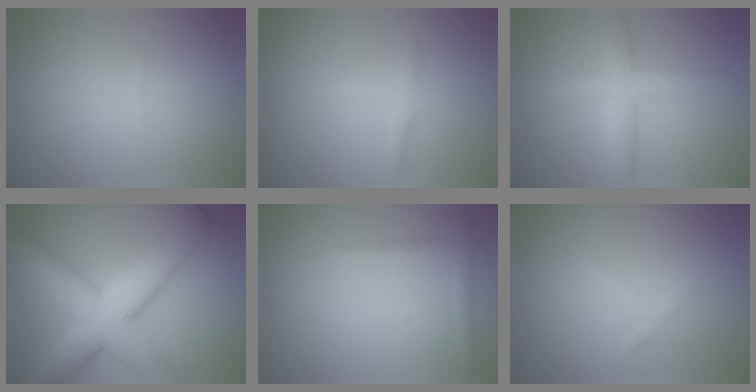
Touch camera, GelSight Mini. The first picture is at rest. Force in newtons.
{"total": 1.4, "press": 1.4, "slide": 0.1}
{"total": 3.4, "press": 3.4, "slide": 0.1}
{"total": 10.2, "press": 10.2, "slide": 0.5}
{"total": 1.3, "press": 1.3, "slide": 0.1}
{"total": 0.8, "press": 0.8, "slide": 0.1}